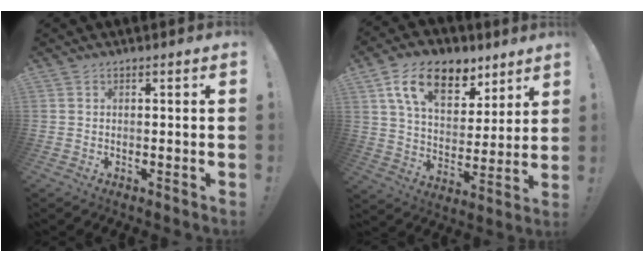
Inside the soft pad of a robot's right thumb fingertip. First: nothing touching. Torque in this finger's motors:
{"motor_torque": [0.06, 2.67, 0.46, -0.07, 0.28]}